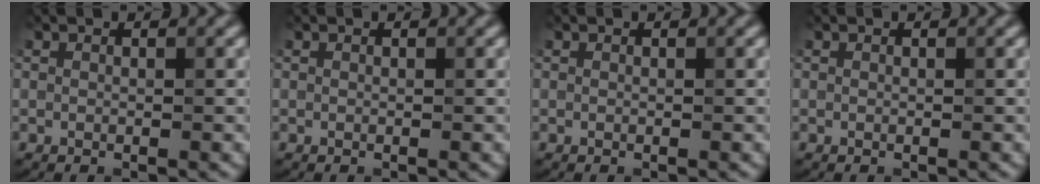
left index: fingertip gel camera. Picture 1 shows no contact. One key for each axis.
{"total": 0.0}
{"total": 0.0}
{"total": 0.0}